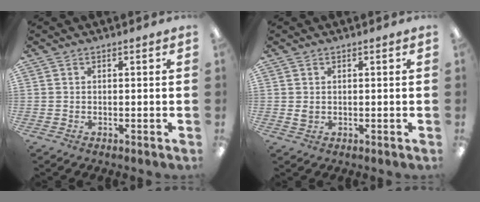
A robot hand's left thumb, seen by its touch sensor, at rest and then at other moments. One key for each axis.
{"total": 1.1, "fx": 0.3, "fy": 0.9, "fz": 0.6, "tx": -0.014, "ty": 0.003, "tz": 0.005}